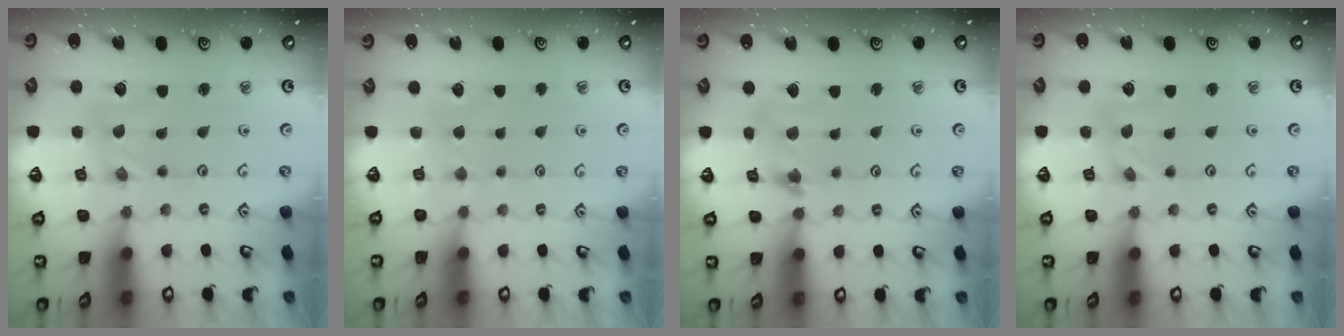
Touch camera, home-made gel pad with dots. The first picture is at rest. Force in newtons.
{"total": 1.9, "press": 1.9, "slide": 0.4}
{"total": 5.4, "press": 5.3, "slide": 0.6}
{"total": 0.0}